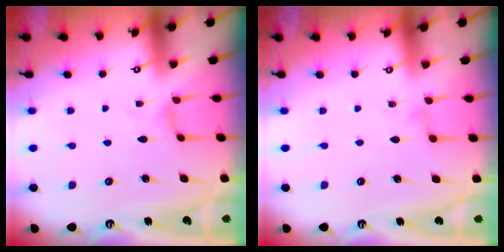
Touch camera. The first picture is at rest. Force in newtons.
{"total": 0.0}